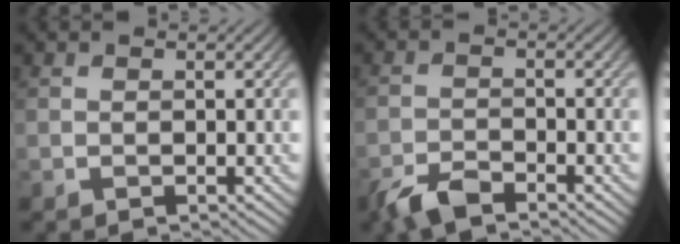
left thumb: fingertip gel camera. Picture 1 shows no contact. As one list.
[{"total": 3.7, "force": [-3.1, 1.0, 1.8], "torque": [-0.040, -0.002, -0.068]}]